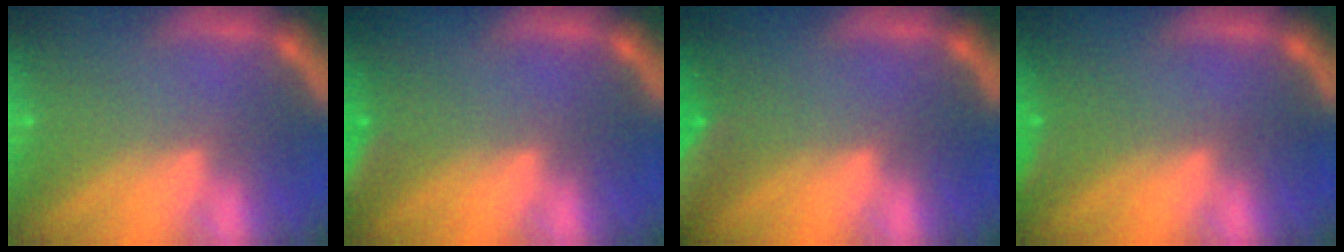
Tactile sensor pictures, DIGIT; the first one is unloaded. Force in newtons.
{"total": 2.9}
{"total": 8.0}
{"total": 1.4}